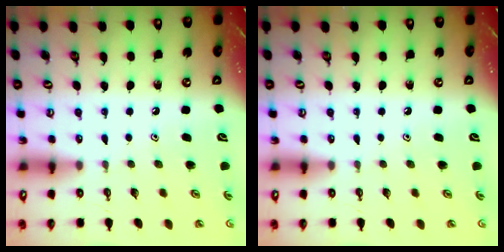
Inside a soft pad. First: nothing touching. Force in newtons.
{"total": 0.0}